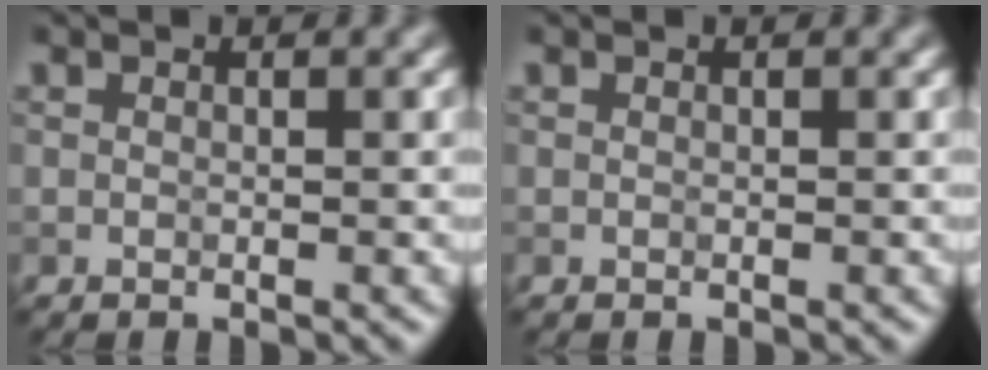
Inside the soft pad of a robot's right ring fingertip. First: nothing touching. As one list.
[{"total": 0.0}]